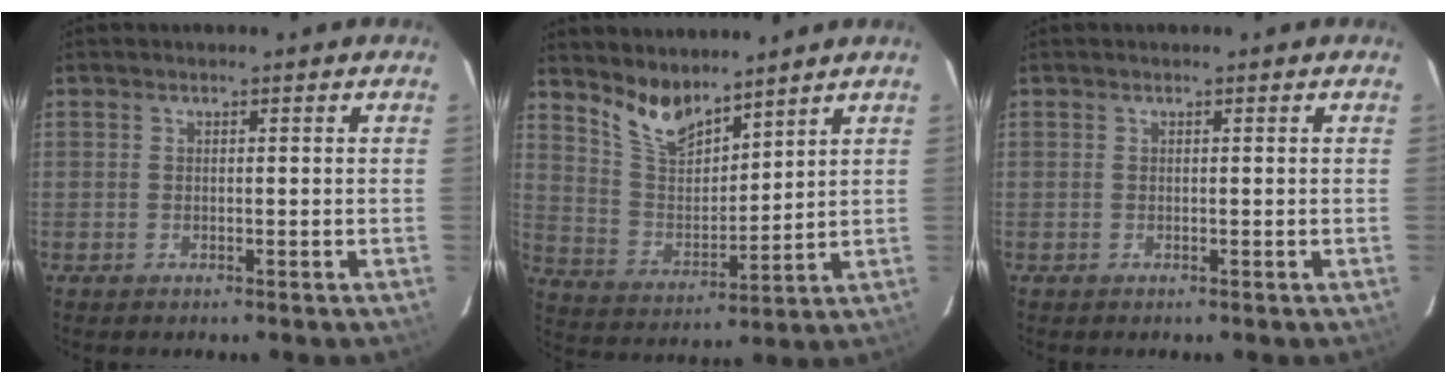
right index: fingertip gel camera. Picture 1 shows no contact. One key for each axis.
{"total": 9.3, "fx": 7.7, "fy": 3.1, "fz": 4.1, "tx": -0.080, "ty": -0.004, "tz": 0.156}
{"total": 0.0}